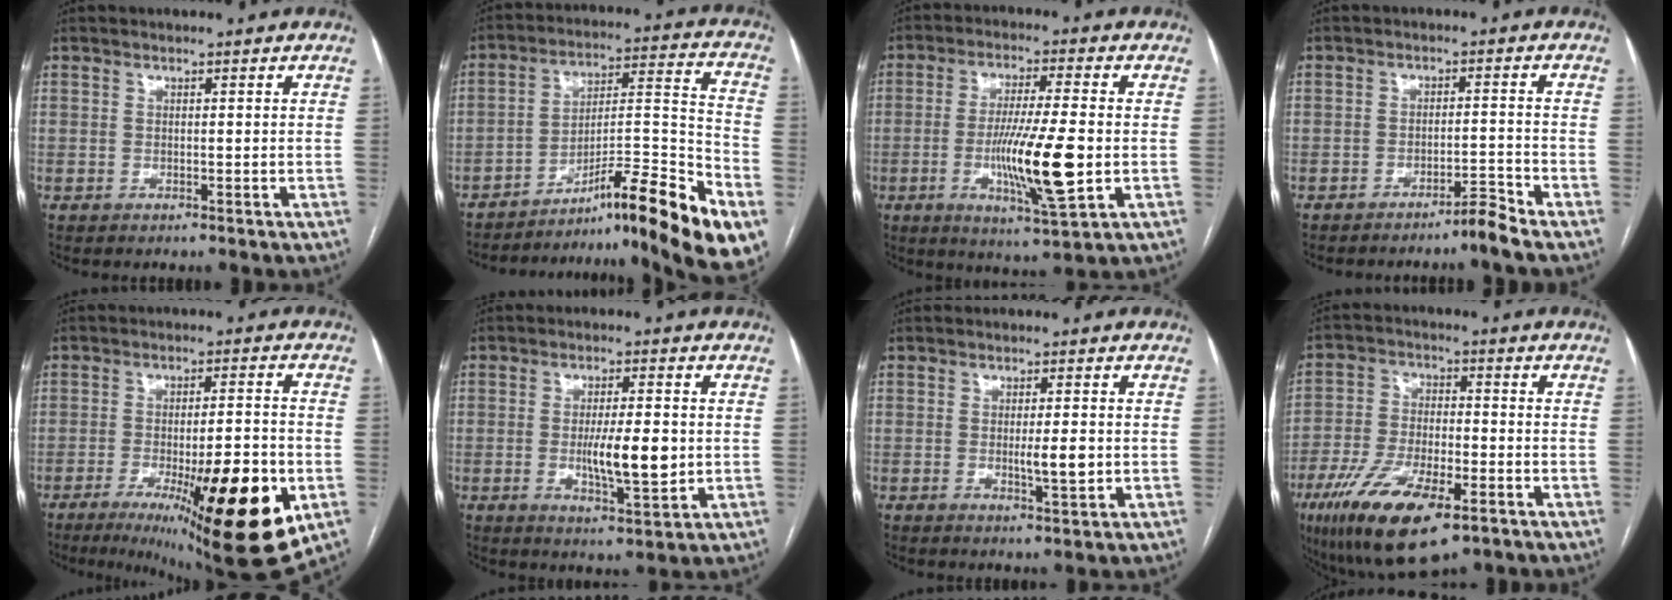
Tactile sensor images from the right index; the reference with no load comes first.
{"total": 20.8, "force": [-13.7, 0.7, 15.6], "torque": [-0.182, 0.031, -0.209]}
{"total": 12.7, "force": [-2.3, 0.8, 12.4], "torque": [-0.226, -0.019, -0.039]}
{"total": 3.3, "force": [-2.9, -0.9, 1.3], "torque": [-0.015, -0.008, -0.050]}
{"total": 19.4, "force": [-7.4, 3.1, 17.7], "torque": [-0.199, -0.020, -0.093]}
{"total": 7.8, "force": [-0.6, 1.6, 7.6], "torque": [-0.129, -0.011, -0.007]}
{"total": 3.4, "force": [-0.3, 0.5, 3.4], "torque": [-0.056, -0.003, -0.003]}
{"total": 14.2, "force": [-7.9, 4.9, 10.7], "torque": [-0.207, -0.018, -0.135]}